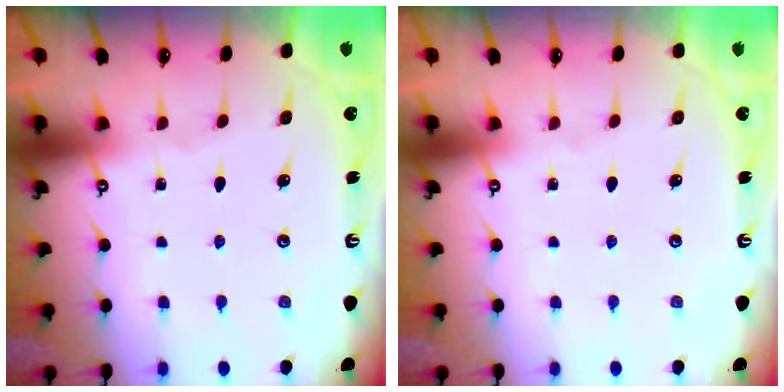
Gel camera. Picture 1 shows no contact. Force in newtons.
{"total": 0.0}